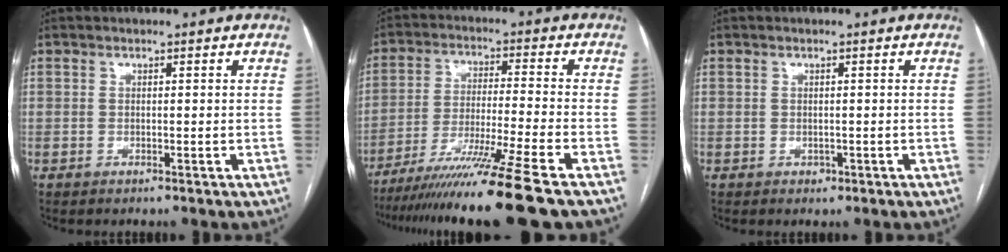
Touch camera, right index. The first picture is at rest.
{"total": 15.6, "force": [-12.0, -3.1, 9.4], "torque": [-0.163, -0.050, -0.200]}
{"total": 1.0, "force": [-0.4, 0.9, 0.2], "torque": [-0.002, 0.003, -0.003]}